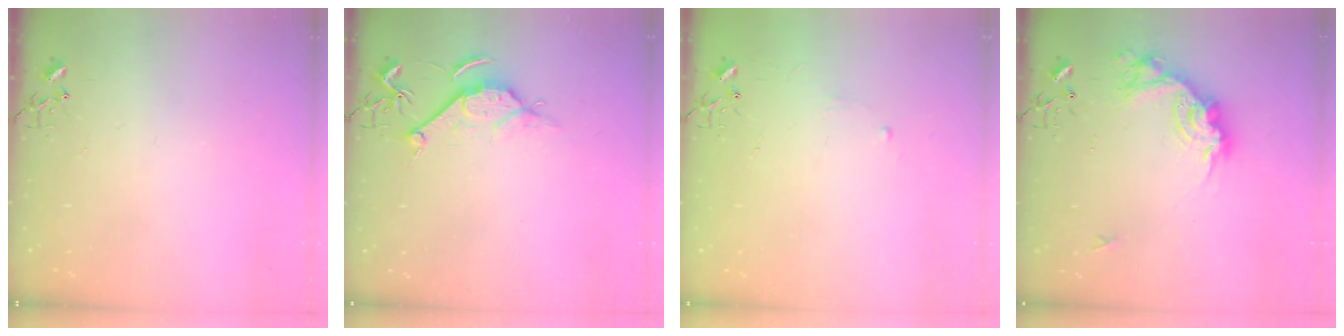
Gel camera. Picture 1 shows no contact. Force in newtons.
{"total": 8.4, "press": 8.3, "slide": 1.0}
{"total": 2.9, "press": 2.8, "slide": 0.5}
{"total": 17.6, "press": 17.6, "slide": 1.0}